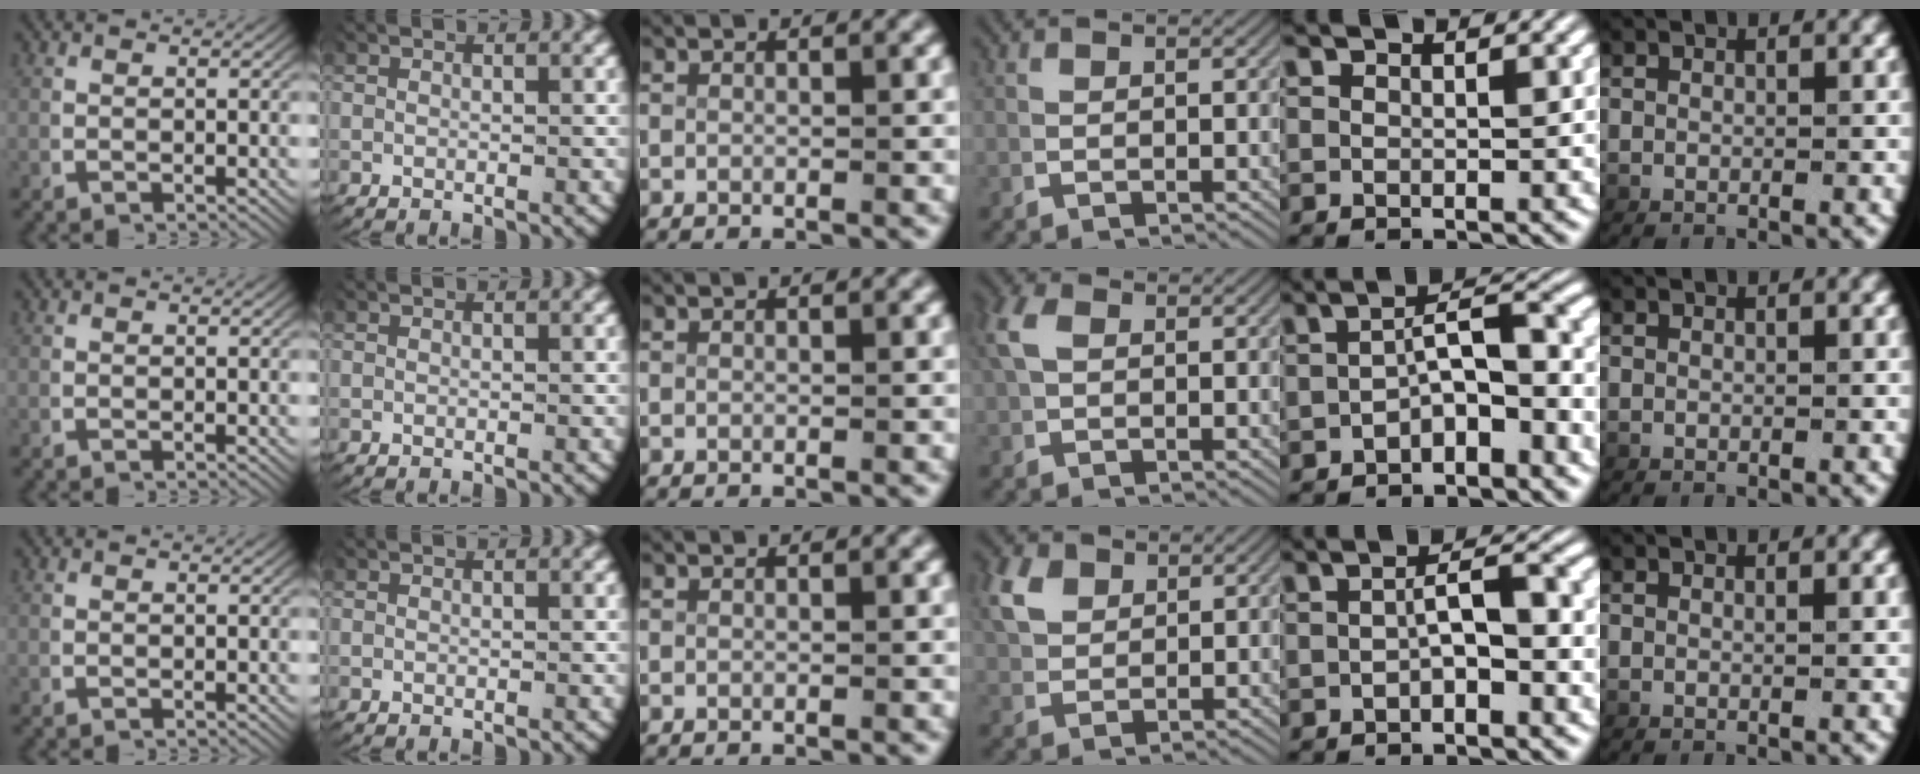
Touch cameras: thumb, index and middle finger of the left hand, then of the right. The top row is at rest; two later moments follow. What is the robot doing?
{"motion": "lift_and_place", "object": "card"}